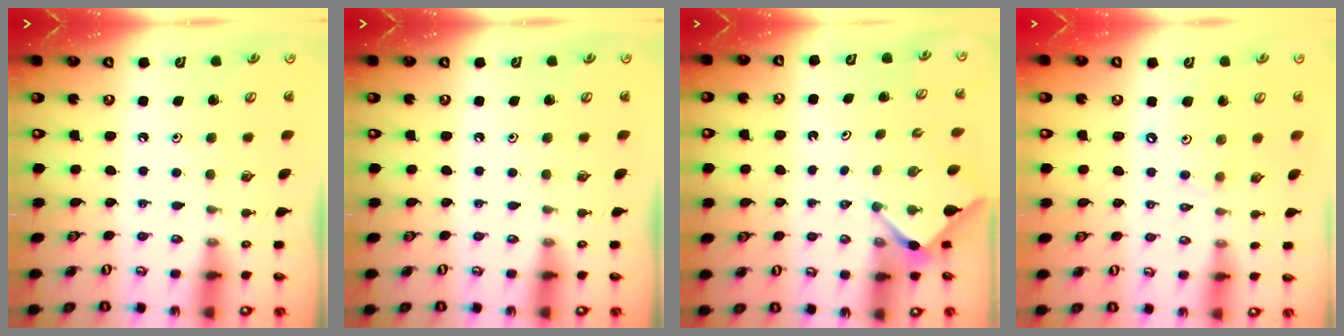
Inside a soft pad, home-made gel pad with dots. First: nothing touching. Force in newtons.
{"total": 0.0}
{"total": 2.6, "press": 2.6, "slide": 0.3}
{"total": 2.1, "press": 2.1, "slide": 0.4}